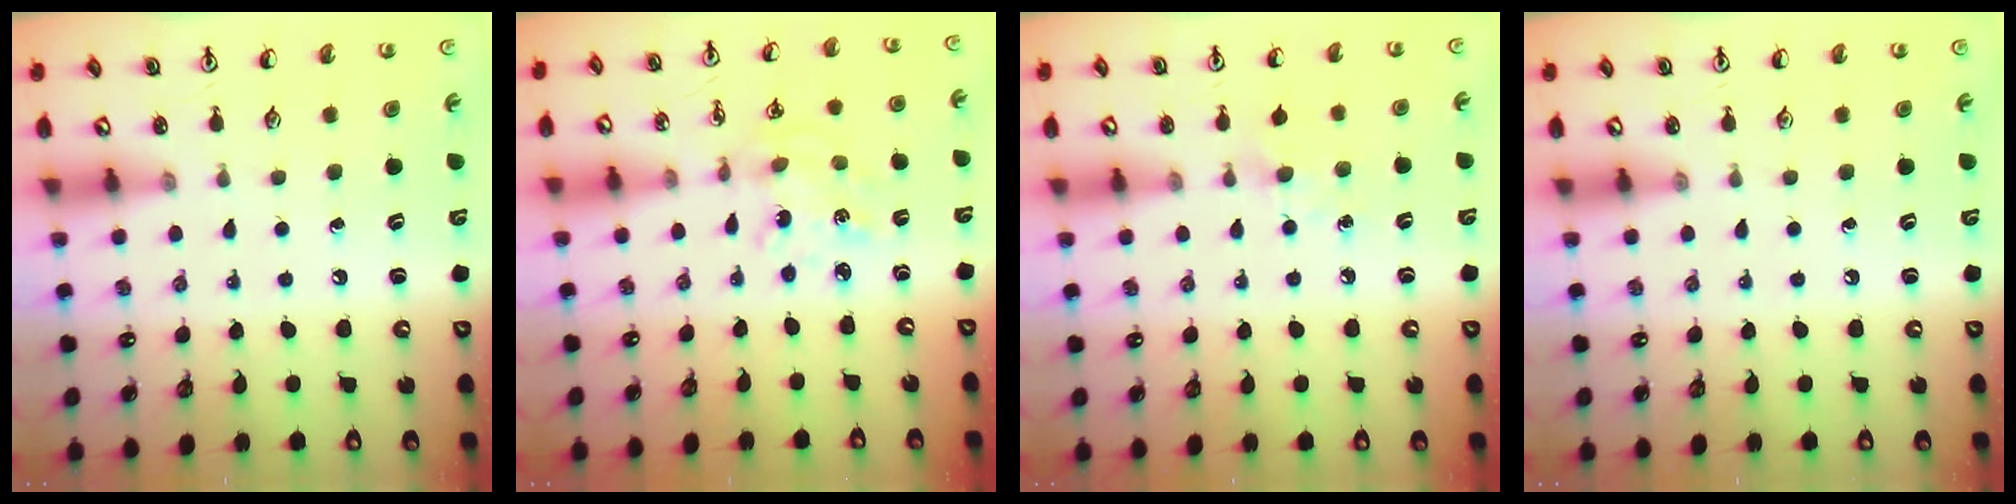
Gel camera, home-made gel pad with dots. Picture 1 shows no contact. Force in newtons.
{"total": 2.8, "press": 2.8, "slide": 0.2}
{"total": 5.5, "press": 5.5, "slide": 0.8}
{"total": 0.0}